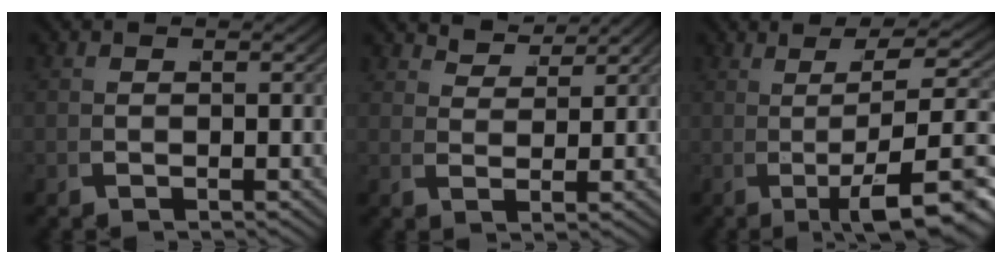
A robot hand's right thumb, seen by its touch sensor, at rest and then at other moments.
{"total": 3.7, "force": [3.7, -0.1, 0.5], "torque": [-0.005, 0.012, 0.066]}
{"total": 8.9, "force": [-0.4, 3.5, 8.2], "torque": [-0.130, -0.015, 0.010]}